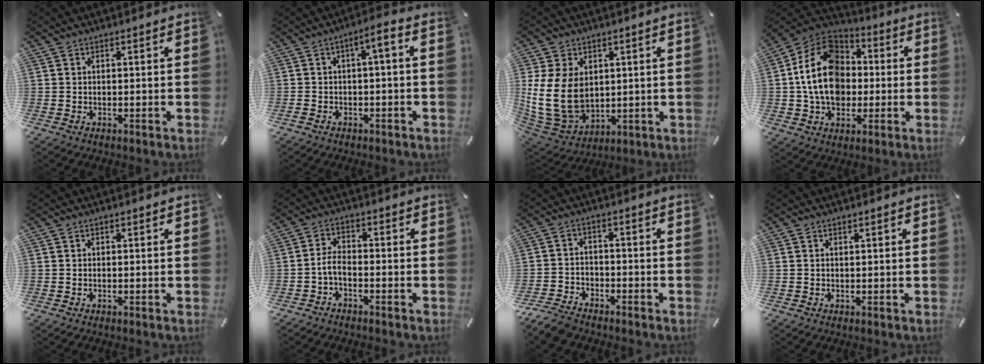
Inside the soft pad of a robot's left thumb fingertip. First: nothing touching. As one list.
[{"total": 4.2, "force": [-1.5, 1.1, 3.8], "torque": [-0.069, 0.011, -0.029]}, {"total": 15.7, "force": [1.8, 12.1, 10.0], "torque": [-0.218, -0.020, 0.032]}, {"total": 17.2, "force": [-0.7, 13.8, 10.3], "torque": [-0.222, 0.014, -0.015]}, {"total": 0.0}, {"total": 3.8, "force": [-2.1, 2.0, 2.4], "torque": [-0.064, 0.007, -0.045]}, {"total": 6.2, "force": [-5.2, 3.0, 1.5], "torque": [-0.034, 0.026, -0.102]}, {"total": 0.0}]